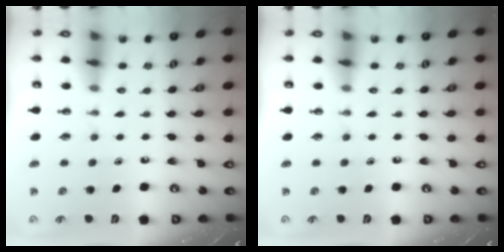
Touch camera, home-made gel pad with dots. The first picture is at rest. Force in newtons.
{"total": 0.0}